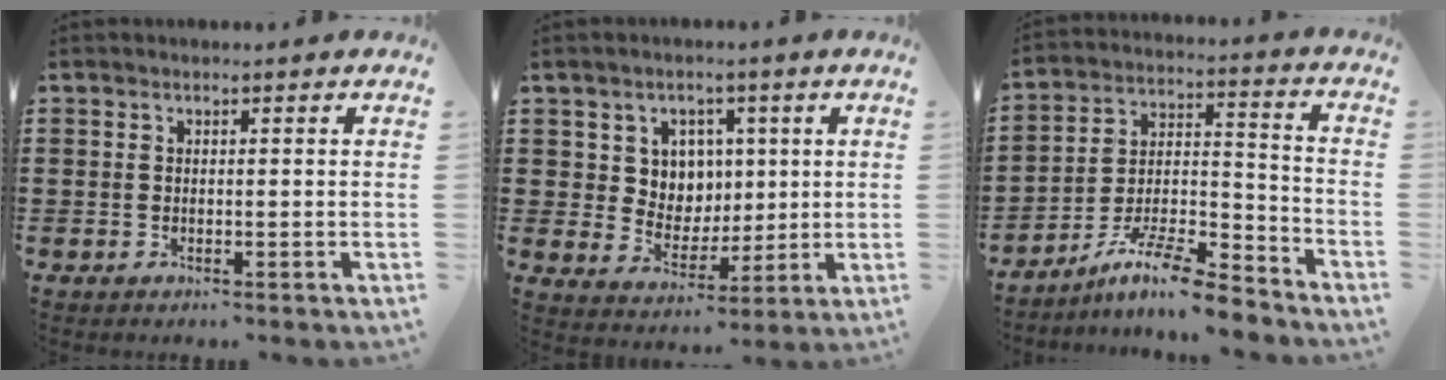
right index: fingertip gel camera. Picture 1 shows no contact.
{"total": 6.1, "force": [2.2, 5.5, 1.4], "torque": [-0.050, 0.004, 0.040]}
{"total": 10.8, "force": [-9.1, 1.5, 5.6], "torque": [-0.092, 0.025, -0.173]}